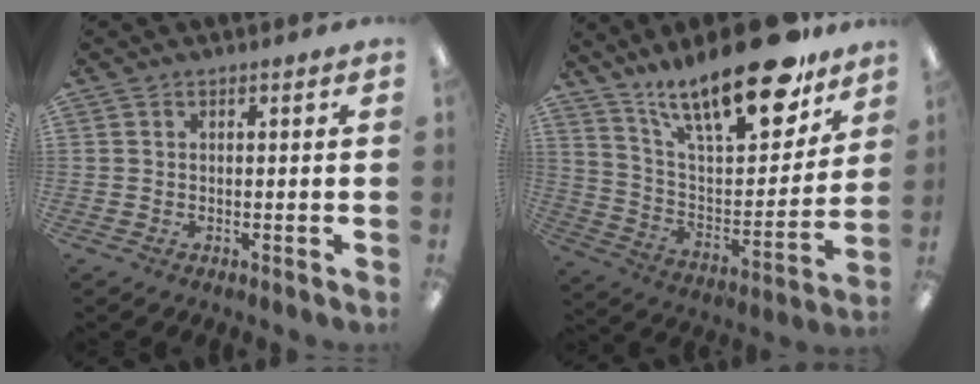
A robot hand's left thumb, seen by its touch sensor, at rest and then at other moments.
{"total": 24.7, "force": [17.7, 8.0, 15.2], "torque": [-0.234, -0.112, 0.300]}